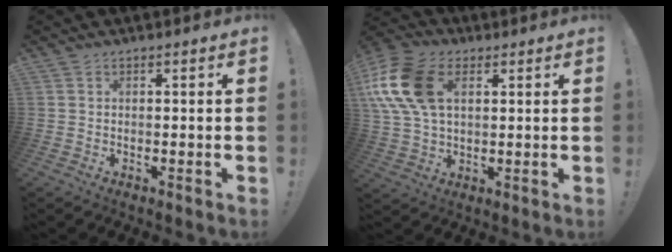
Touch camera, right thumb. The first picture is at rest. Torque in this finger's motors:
{"motor_torque": [1.24, 2.25, 0.30, 0.26, 0.21]}